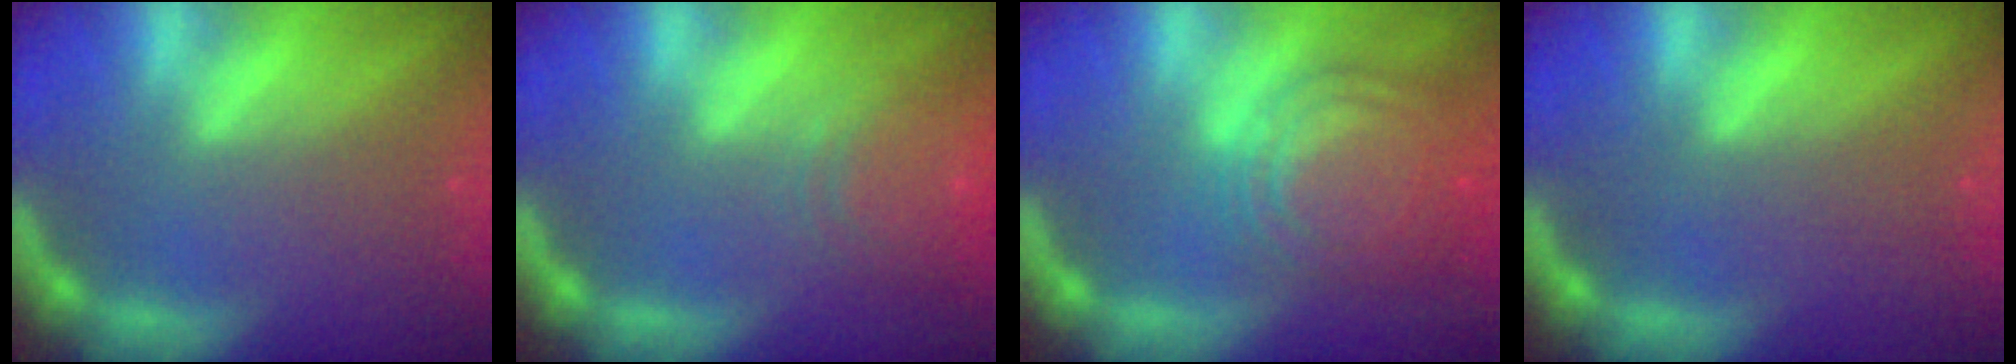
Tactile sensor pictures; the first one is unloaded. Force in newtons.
{"total": 6.1}
{"total": 9.5}
{"total": 0.0}